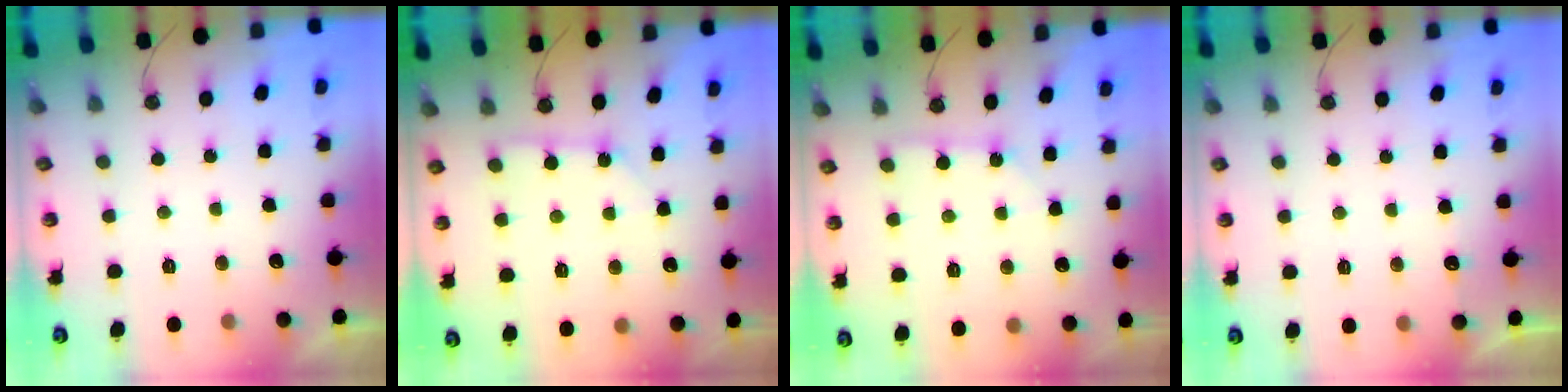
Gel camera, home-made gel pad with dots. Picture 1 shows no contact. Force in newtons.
{"total": 2.6, "press": 2.6, "slide": 0.0}
{"total": 2.3, "press": 2.3, "slide": 0.2}
{"total": 3.0, "press": 3.0, "slide": 0.5}